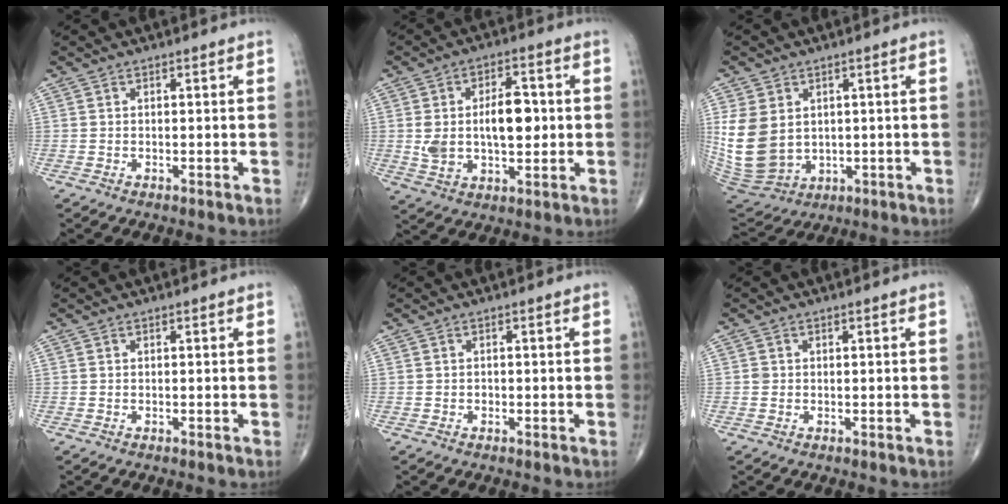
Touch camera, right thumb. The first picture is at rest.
{"total": 12.1, "force": [0.7, 6.5, 10.1], "torque": [-0.161, 0.012, 0.020]}
{"total": 12.7, "force": [1.6, 9.8, 7.9], "torque": [-0.149, -0.016, 0.056]}
{"total": 0.0}
{"total": 0.5, "force": [-0.2, 0.4, 0.2], "torque": [-0.003, 0.002, -0.004]}
{"total": 0.9, "force": [0.1, 0.8, 0.3], "torque": [-0.004, 0.001, 0.001]}